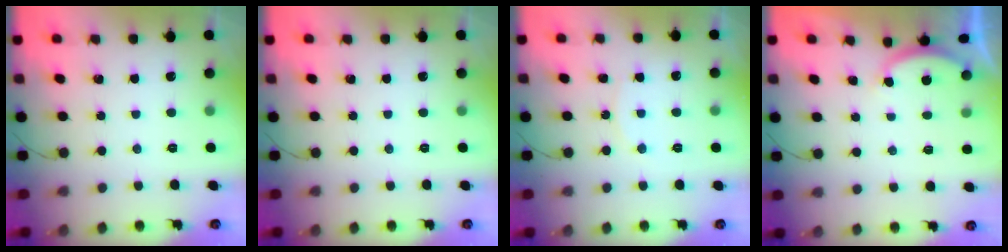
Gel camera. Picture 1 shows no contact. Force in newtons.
{"total": 0.0}
{"total": 6.7, "press": 6.7, "slide": 0.4}
{"total": 2.5, "press": 2.5, "slide": 0.5}